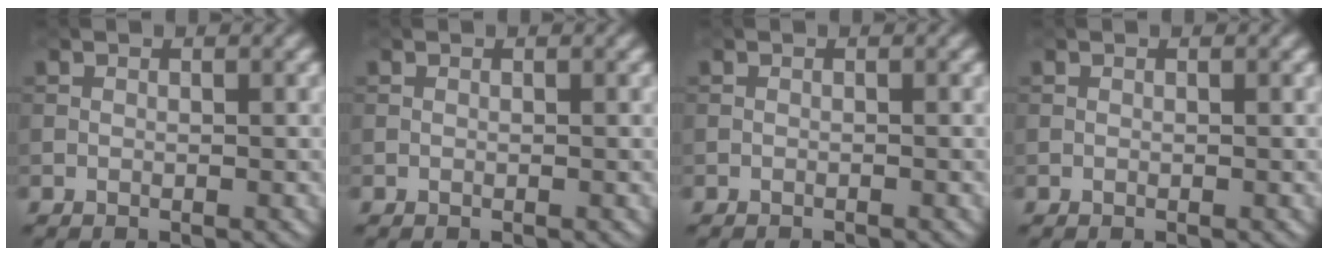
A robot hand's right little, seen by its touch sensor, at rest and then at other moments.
{"total": 0.0}
{"total": 0.6, "force": [-0.6, -0.2, -0.1], "torque": [0.001, -0.009, -0.013]}
{"total": 0.0}